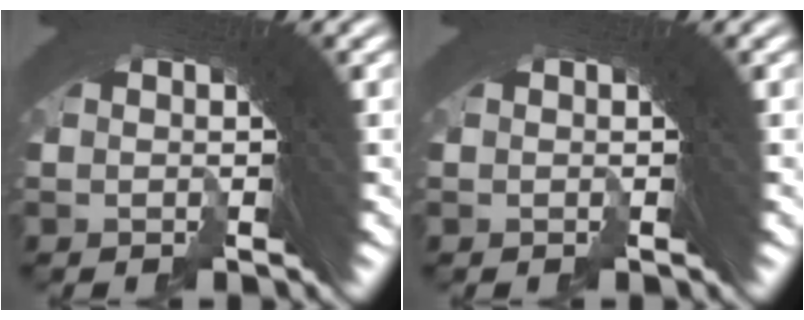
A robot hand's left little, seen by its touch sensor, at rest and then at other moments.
{"total": 0.0}